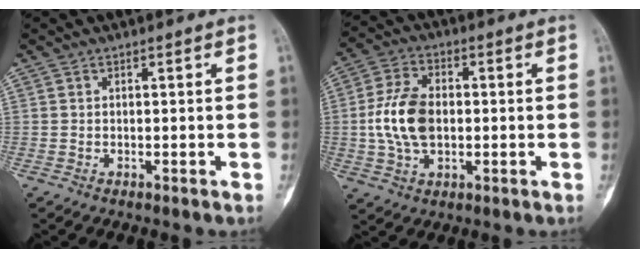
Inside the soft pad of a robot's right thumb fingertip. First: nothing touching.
{"total": 11.3, "force": [-0.3, 7.1, 8.7], "torque": [-0.167, 0.011, -0.007]}